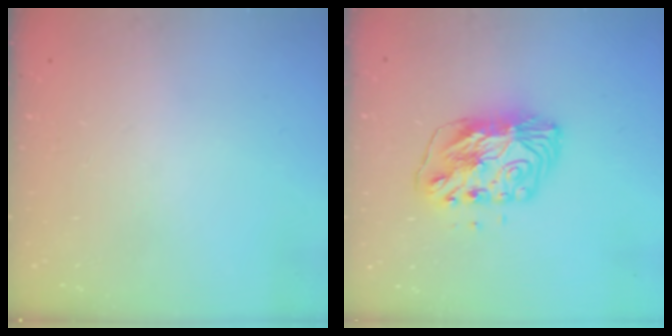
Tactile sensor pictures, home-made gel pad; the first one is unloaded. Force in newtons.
{"total": 10.8, "press": 10.8, "slide": 1.0}